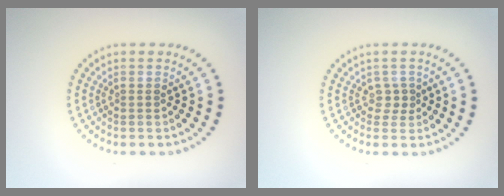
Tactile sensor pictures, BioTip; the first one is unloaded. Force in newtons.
{"total": 1.0, "press": 0.8, "slide": 0.6}